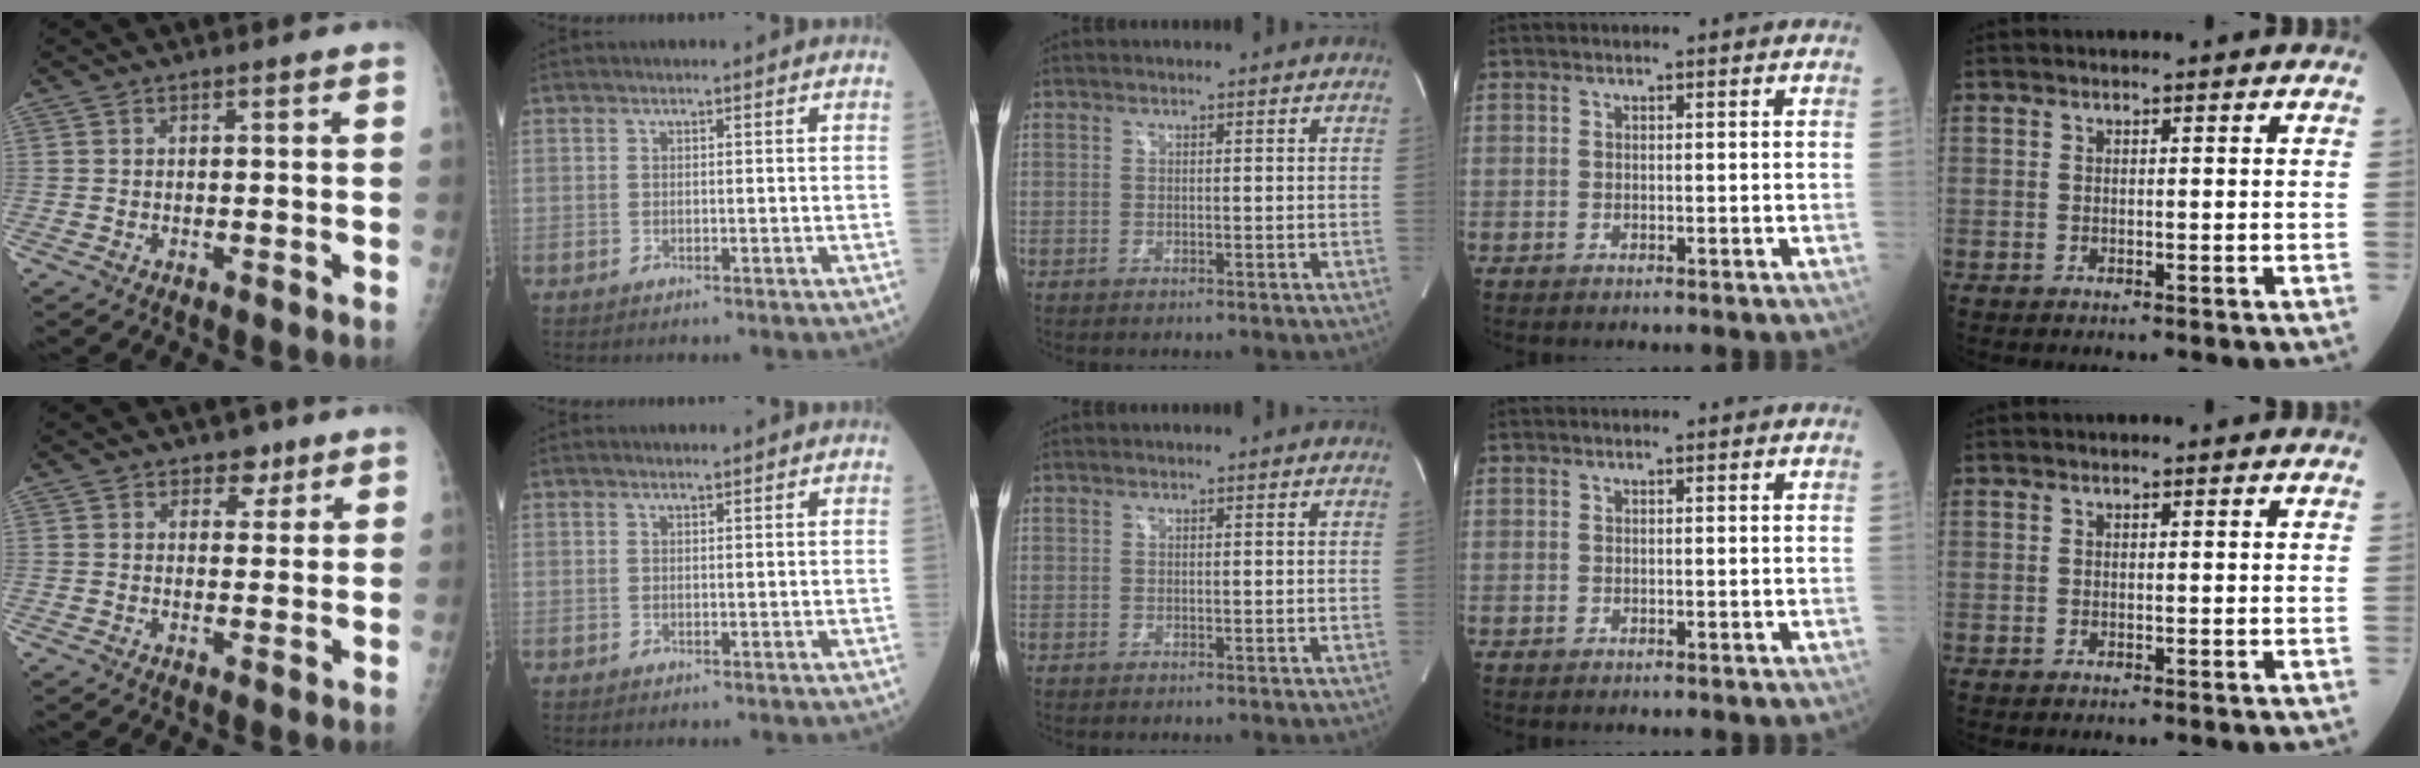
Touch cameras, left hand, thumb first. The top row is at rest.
{"thumb": {"total": 3.4, "force": [2.2, 2.5, 1.0], "torque": [0.010, -0.011, 0.029]}, "index": {"total": 0.5, "force": [0.5, 0.0, 0.2], "torque": [-0.010, 0.000, 0.008]}}